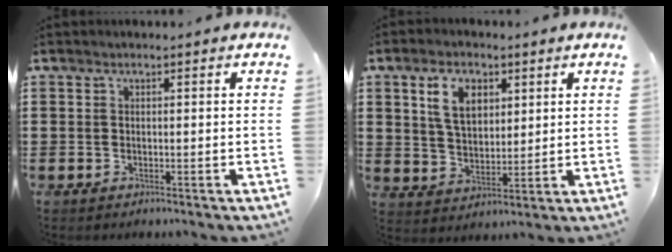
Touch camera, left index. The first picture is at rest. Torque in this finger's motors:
{"motor_torque": [1.72, -0.42, 0.89, 0.09]}